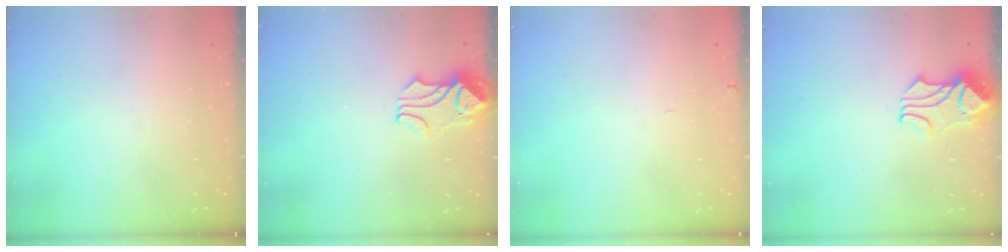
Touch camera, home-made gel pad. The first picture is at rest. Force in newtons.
{"total": 2.3, "press": 2.2, "slide": 0.7}
{"total": 1.3, "press": 1.3, "slide": 0.3}
{"total": 1.6, "press": 1.2, "slide": 1.0}